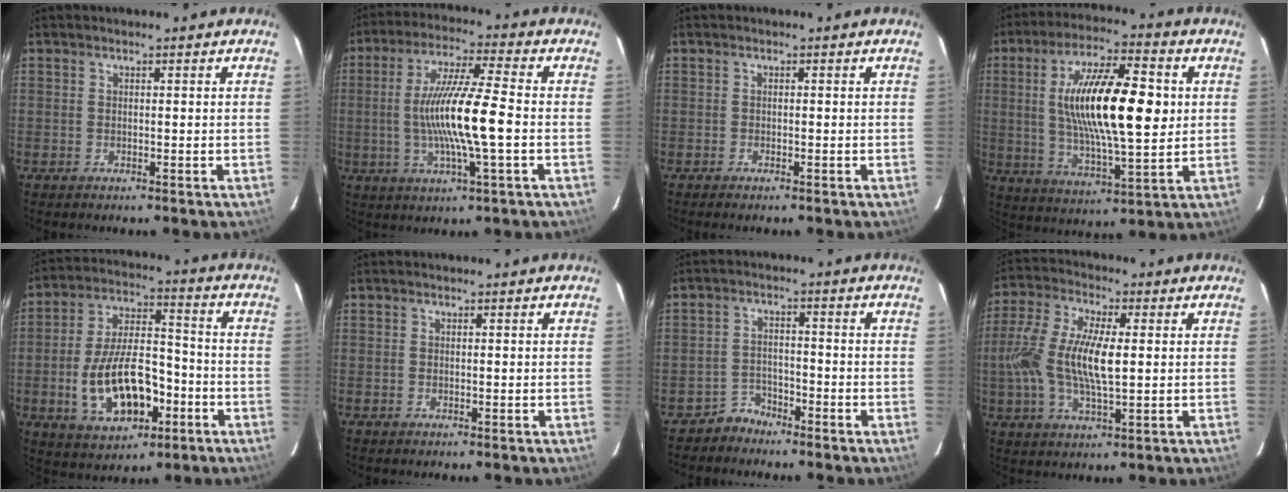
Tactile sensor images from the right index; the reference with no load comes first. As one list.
[{"total": 13.8, "force": [-1.7, 0.6, 13.7], "torque": [-0.258, -0.004, -0.030]}, {"total": 0.8, "force": [-0.7, 0.1, 0.3], "torque": [-0.008, -0.002, -0.013]}, {"total": 19.1, "force": [2.6, 5.3, 18.2], "torque": [-0.321, 0.011, 0.048]}, {"total": 16.1, "force": [-5.4, 8.3, 12.8], "torque": [-0.253, 0.007, -0.075]}, {"total": 0.0}, {"total": 3.7, "force": [-3.0, 2.1, -0.6], "torque": [0.008, 0.016, -0.056]}, {"total": 13.4, "force": [0.2, 4.7, 12.6], "torque": [-0.260, 0.005, -0.001]}]